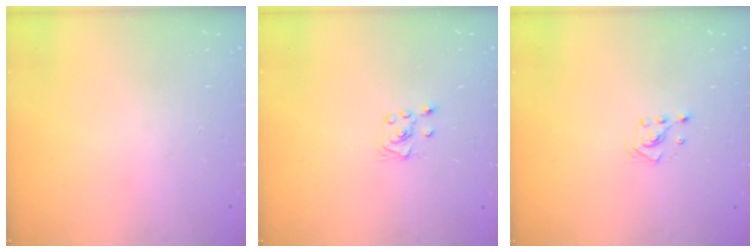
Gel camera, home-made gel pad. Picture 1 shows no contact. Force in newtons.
{"total": 3.0, "press": 3.0, "slide": 0.3}
{"total": 2.2, "press": 2.2, "slide": 0.2}